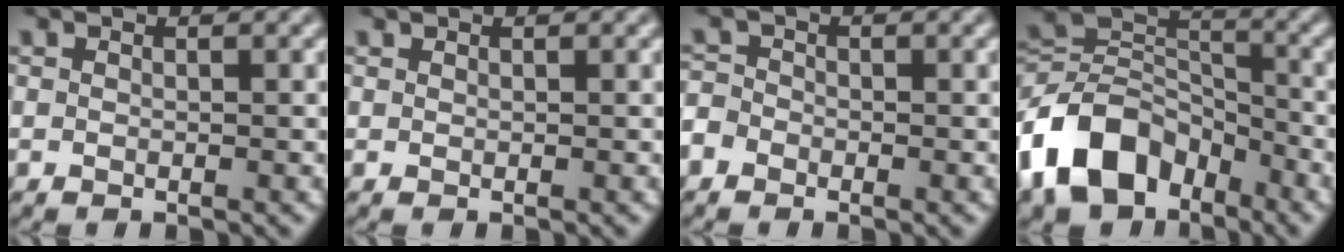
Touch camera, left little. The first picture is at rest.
{"total": 0.0}
{"total": 2.3, "force": [-1.3, 1.7, 0.7], "torque": [-0.011, 0.005, -0.032]}
{"total": 10.4, "force": [-6.0, 6.5, 5.6], "torque": [-0.106, 0.005, -0.131]}